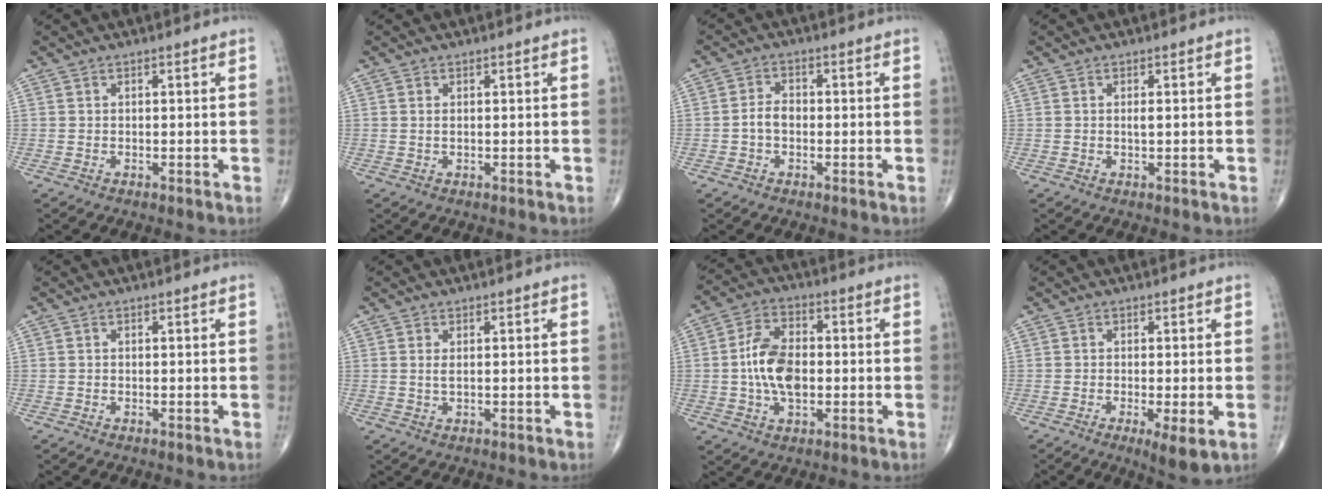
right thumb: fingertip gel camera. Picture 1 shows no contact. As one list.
[{"total": 0.6, "force": [0.1, 0.3, 0.5], "torque": [-0.015, 0.001, 0.003]}, {"total": 3.4, "force": [-0.7, 2.2, 2.4], "torque": [-0.041, 0.013, -0.018]}, {"total": 1.0, "force": [0.1, 0.3, 0.9], "torque": [-0.018, -0.002, 0.001]}, {"total": 0.0}, {"total": 1.3, "force": [0.2, 0.5, 1.2], "torque": [-0.030, -0.001, 0.007]}, {"total": 10.7, "force": [-0.7, 6.2, 8.7], "torque": [-0.151, 0.013, -0.017]}, {"total": 4.8, "force": [-1.3, 0.9, 4.5], "torque": [-0.081, -0.017, -0.023]}]